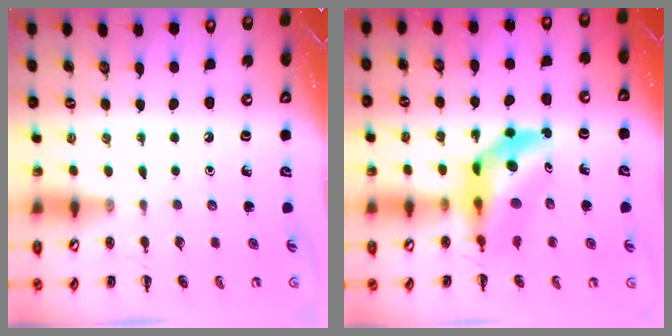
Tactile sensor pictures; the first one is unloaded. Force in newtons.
{"total": 10.3, "press": 9.8, "slide": 3.2}